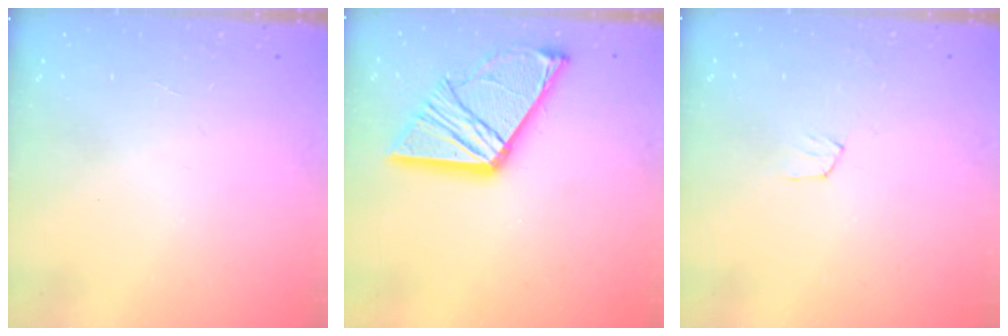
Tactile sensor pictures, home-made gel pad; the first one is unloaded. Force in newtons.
{"total": 18.5, "press": 18.4, "slide": 1.7}
{"total": 4.3, "press": 4.3, "slide": 0.3}